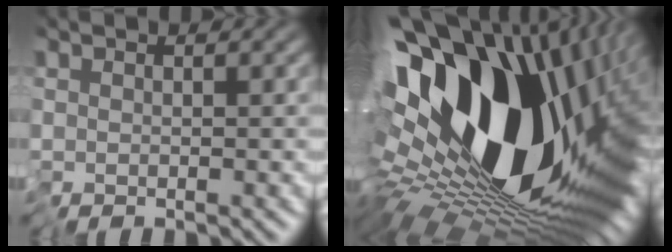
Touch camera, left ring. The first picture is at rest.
{"total": 20.7, "force": [3.3, 10.7, 17.4], "torque": [-0.300, -0.027, 0.055]}